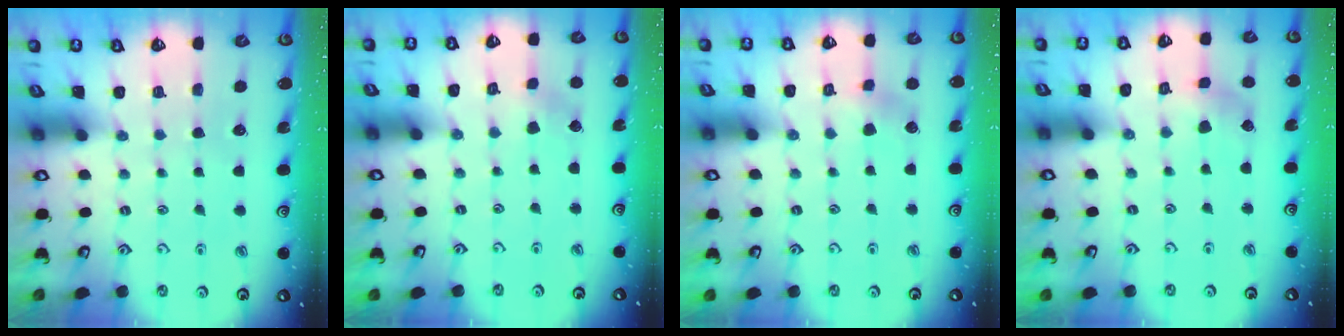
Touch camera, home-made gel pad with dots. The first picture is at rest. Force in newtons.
{"total": 2.2, "press": 2.2, "slide": 0.1}
{"total": 3.9, "press": 3.8, "slide": 0.8}
{"total": 2.7, "press": 2.7, "slide": 0.5}